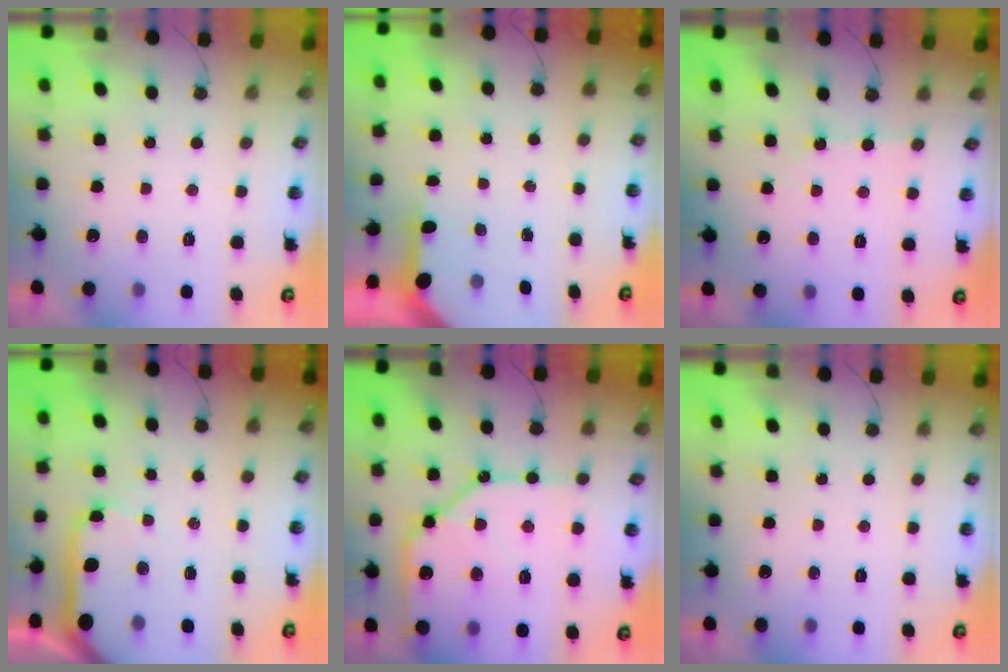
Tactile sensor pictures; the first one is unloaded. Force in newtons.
{"total": 3.5, "press": 3.5, "slide": 0.4}
{"total": 1.6, "press": 1.6, "slide": 0.3}
{"total": 11.9, "press": 11.8, "slide": 1.5}
{"total": 17.7, "press": 17.6, "slide": 2.0}
{"total": 0.0}